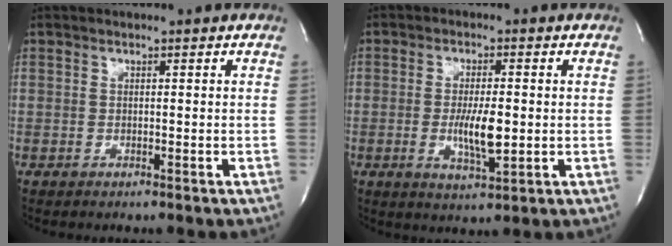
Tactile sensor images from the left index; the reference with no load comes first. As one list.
[{"total": 6.1, "force": [-1.3, 1.3, 5.8], "torque": [-0.109, -0.015, -0.019]}]